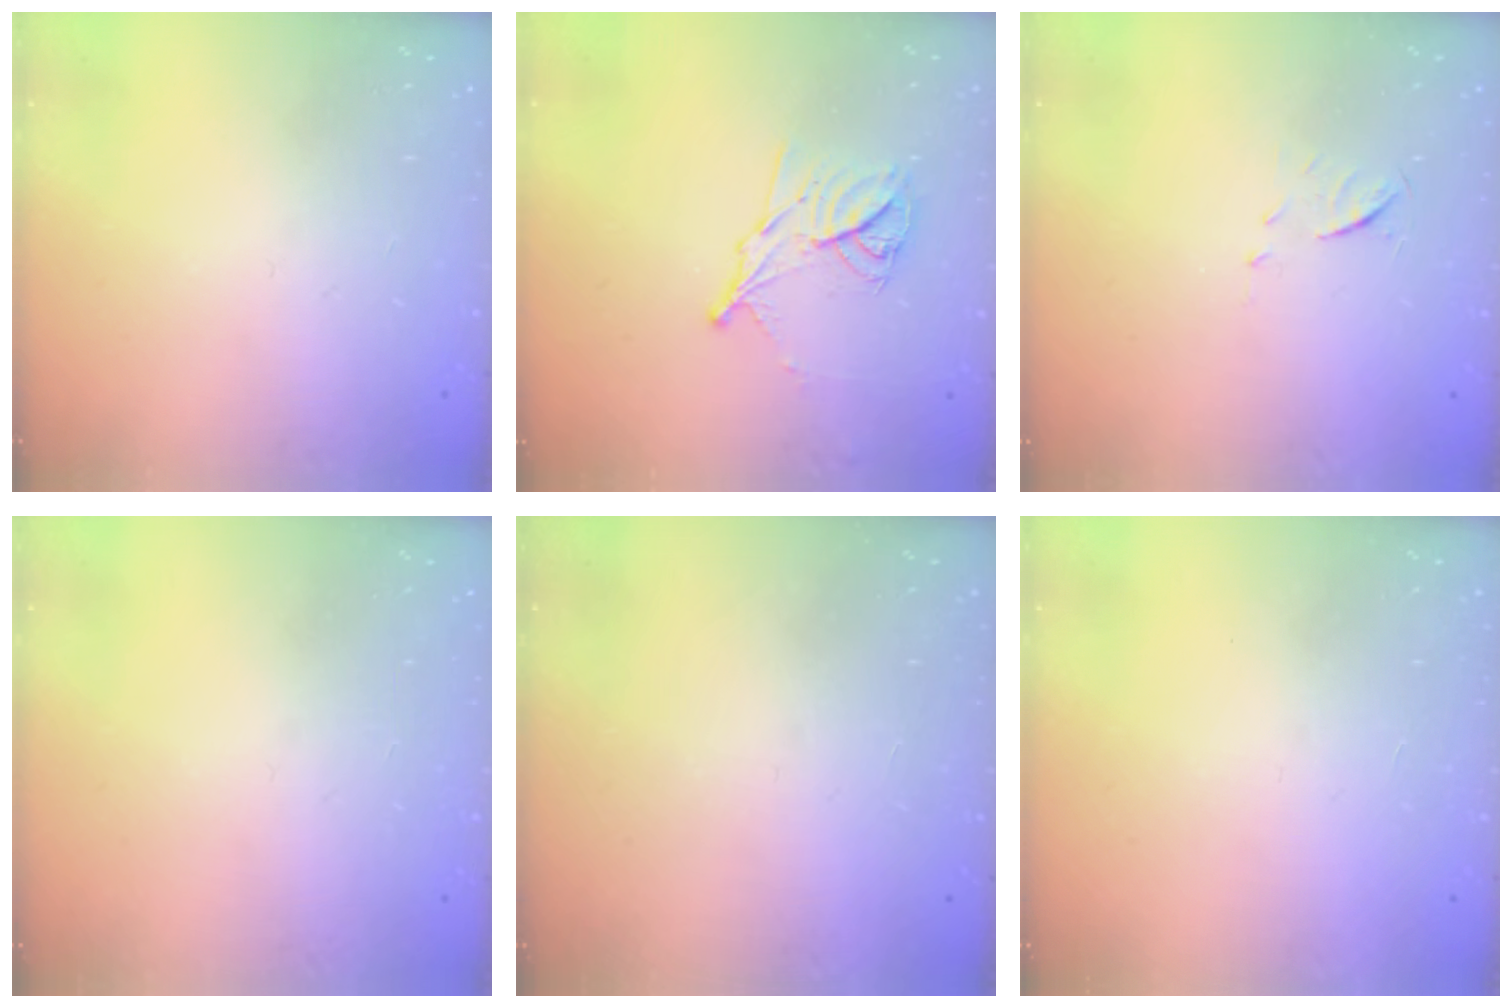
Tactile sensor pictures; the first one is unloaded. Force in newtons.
{"total": 11.4, "press": 11.4, "slide": 0.3}
{"total": 5.8, "press": 5.8, "slide": 0.5}
{"total": 0.0}
{"total": 1.6, "press": 1.6, "slide": 0.1}
{"total": 1.5, "press": 1.5, "slide": 0.1}